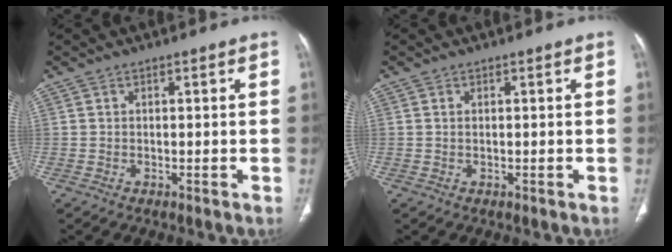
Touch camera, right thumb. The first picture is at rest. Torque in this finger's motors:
{"motor_torque": [-0.07, -0.15, -0.35, 0.22, 0.00]}